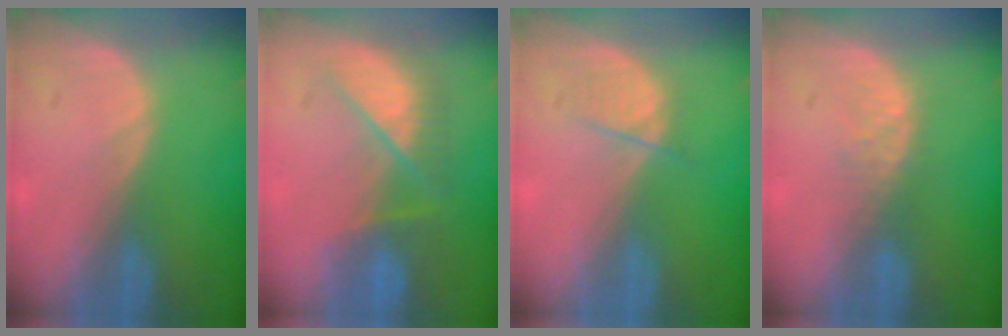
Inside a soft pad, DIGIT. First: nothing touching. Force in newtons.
{"total": 7.5, "press": 7.3, "slide": 1.9}
{"total": 2.1, "press": 2.1, "slide": 0.3}
{"total": 2.8, "press": 2.8, "slide": 0.3}